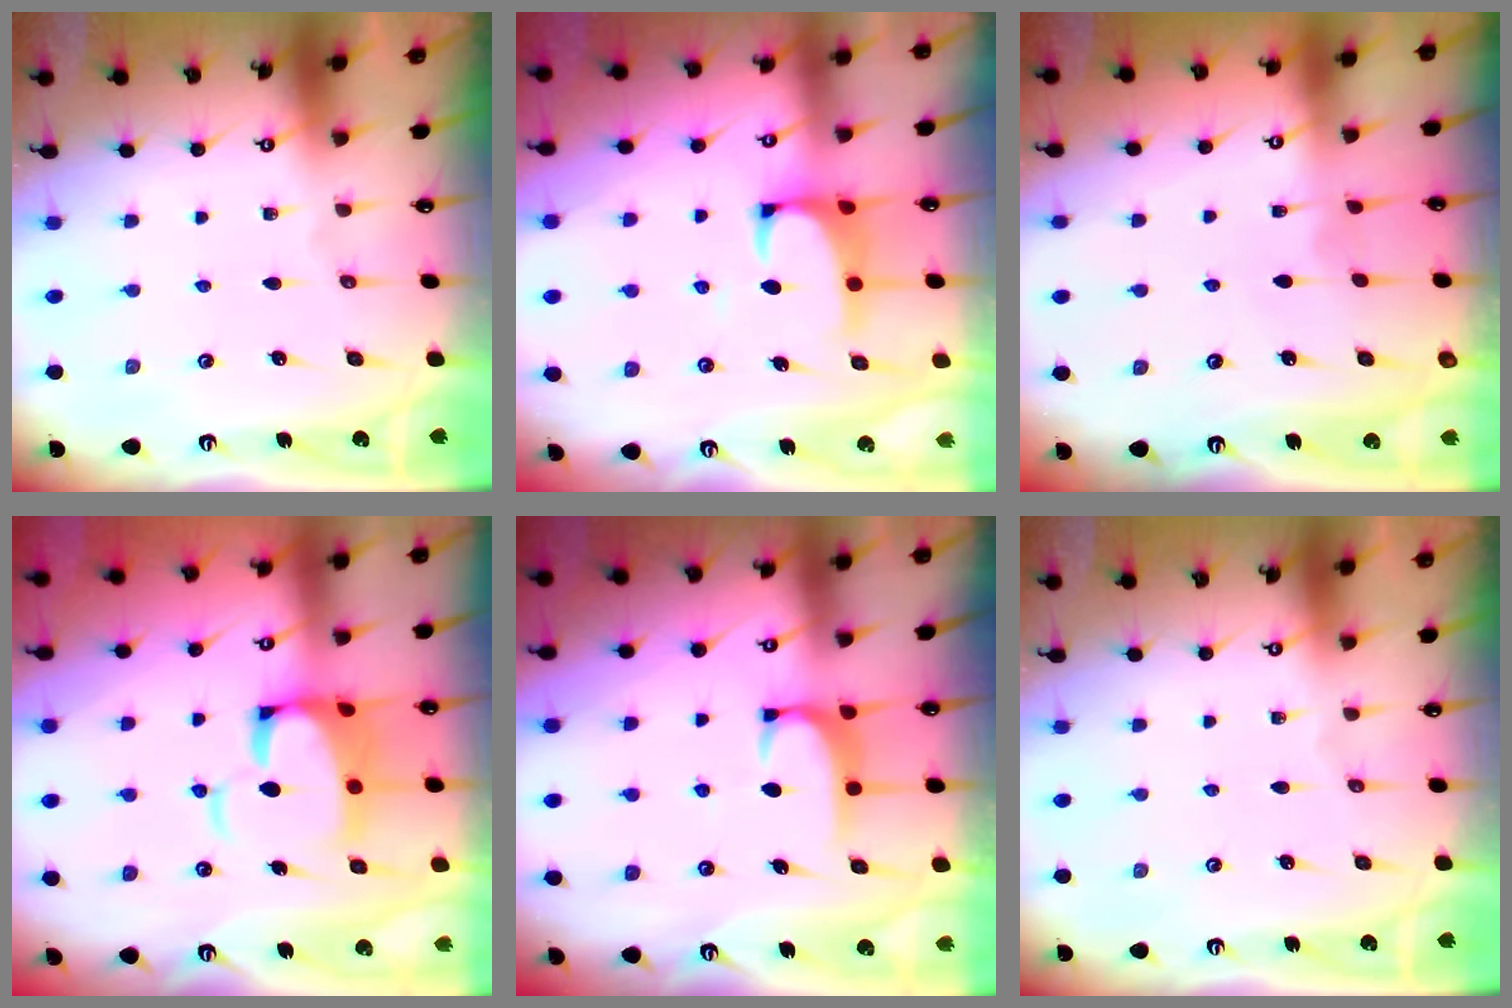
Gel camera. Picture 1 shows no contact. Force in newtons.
{"total": 1.6, "press": 1.4, "slide": 0.8}
{"total": 2.3, "press": 2.3, "slide": 0.2}
{"total": 8.8, "press": 8.7, "slide": 1.4}
{"total": 1.6, "press": 1.6, "slide": 0.5}
{"total": 0.0}